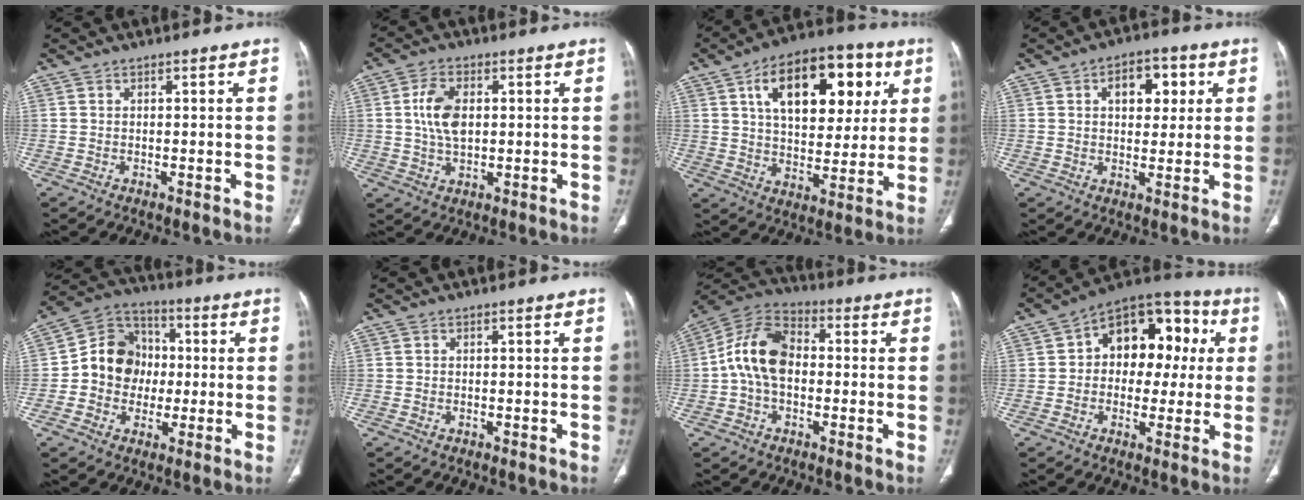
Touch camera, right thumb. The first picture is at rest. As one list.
[{"total": 7.3, "force": [1.1, 4.3, 5.8], "torque": [-0.112, -0.001, 0.021]}, {"total": 21.5, "force": [7.7, 12.0, 16.1], "torque": [-0.200, -0.003, 0.118]}, {"total": 8.6, "force": [2.7, 5.3, 6.1], "torque": [-0.051, 0.001, 0.037]}, {"total": 12.3, "force": [-0.7, 11.0, 5.5], "torque": [-0.052, 0.030, -0.022]}, {"total": 0.0}, {"total": 11.9, "force": [-0.4, 7.9, 8.9], "torque": [-0.161, 0.033, -0.021]}, {"total": 16.8, "force": [2.8, 11.2, 12.1], "torque": [-0.107, 0.039, 0.031]}]